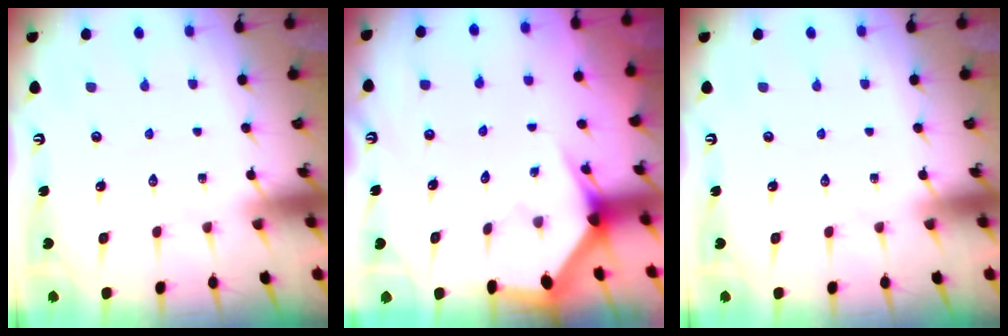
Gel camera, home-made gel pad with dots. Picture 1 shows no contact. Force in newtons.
{"total": 3.0, "press": 3.0, "slide": 0.1}
{"total": 0.0}